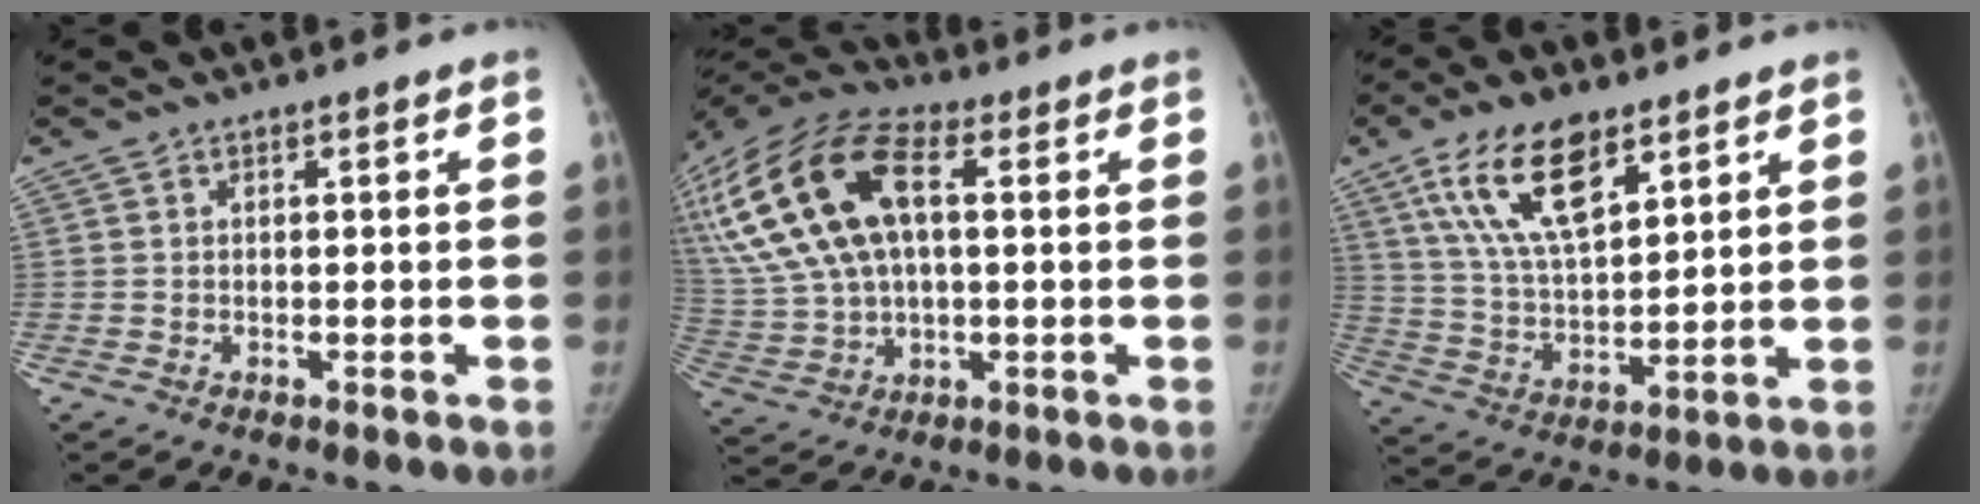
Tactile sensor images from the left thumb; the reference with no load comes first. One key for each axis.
{"total": 25.5, "fx": 6.7, "fy": 14.1, "fz": 20.2, "tx": -0.457, "ty": 0.033, "tz": 0.123}
{"total": 15.3, "fx": 8.5, "fy": 6.7, "fz": 10.8, "tx": -0.176, "ty": -0.030, "tz": 0.165}